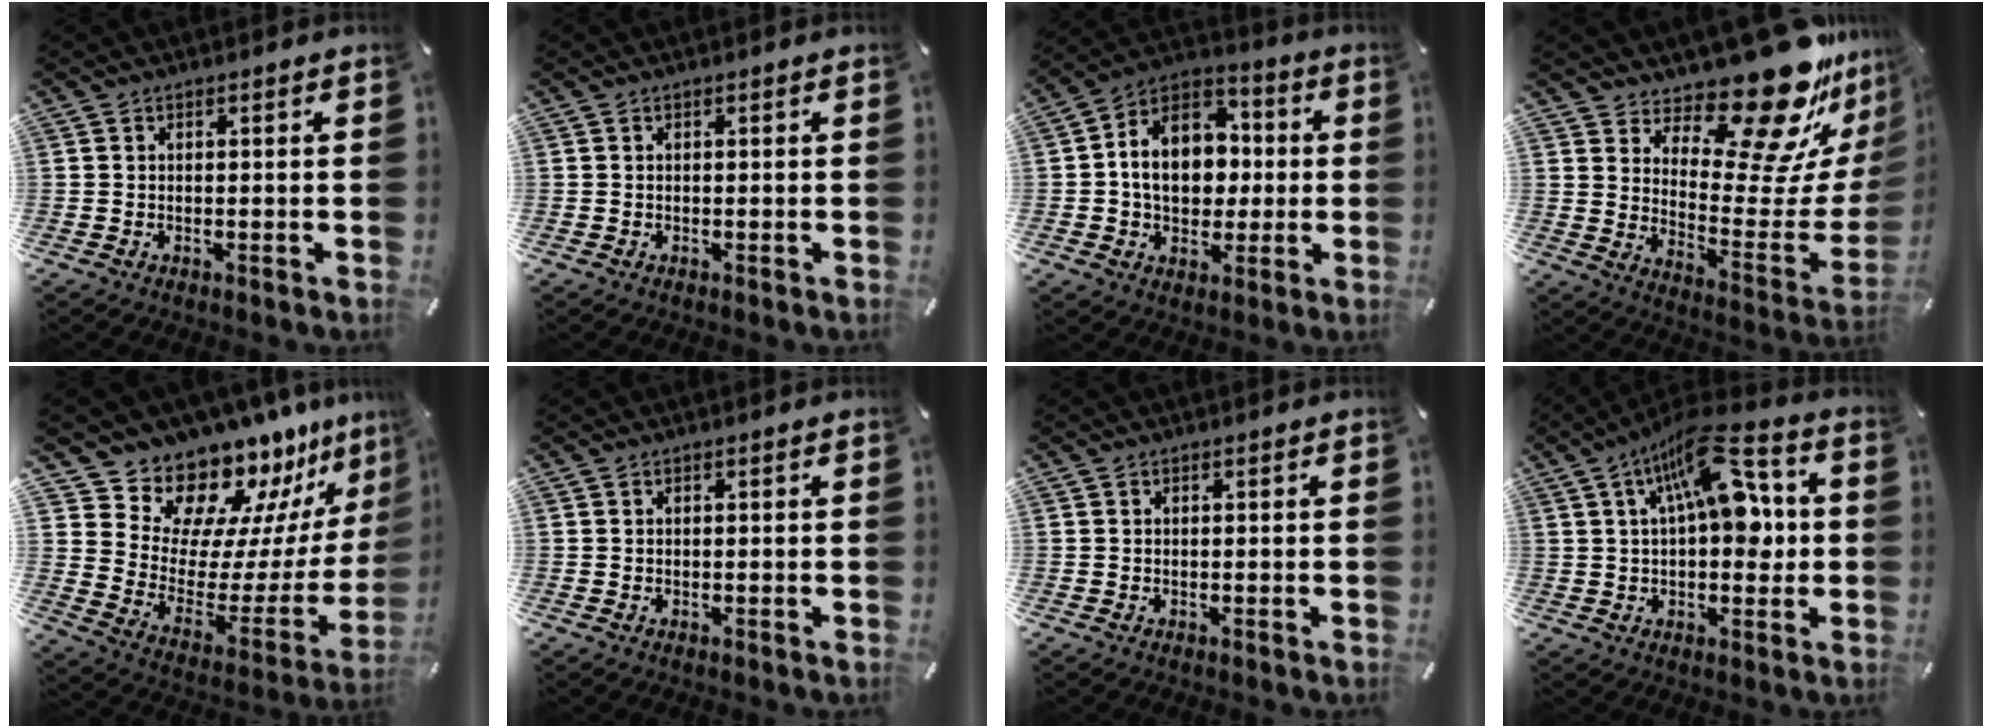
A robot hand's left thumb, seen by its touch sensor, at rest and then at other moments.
{"total": 0.0}
{"total": 13.5, "force": [-0.5, 10.8, 8.1], "torque": [-0.149, 0.006, -0.009]}
{"total": 24.0, "force": [18.2, 8.5, 13.2], "torque": [-0.159, -0.146, 0.293]}
{"total": 14.1, "force": [13.5, 4.2, -0.6], "torque": [-0.002, -0.156, 0.231]}
{"total": 0.0}
{"total": 0.0}
{"total": 16.0, "force": [5.5, 7.4, 13.2], "torque": [-0.210, -0.023, 0.089]}